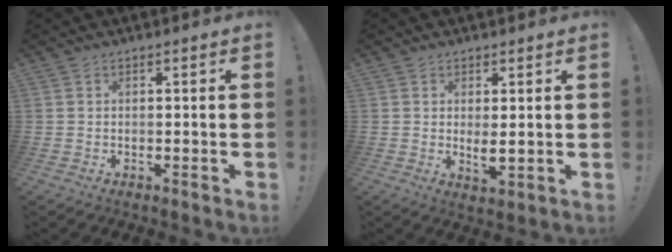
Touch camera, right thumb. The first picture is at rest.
{"total": 3.9, "force": [1.1, 1.3, 3.4], "torque": [-0.047, -0.014, 0.022]}